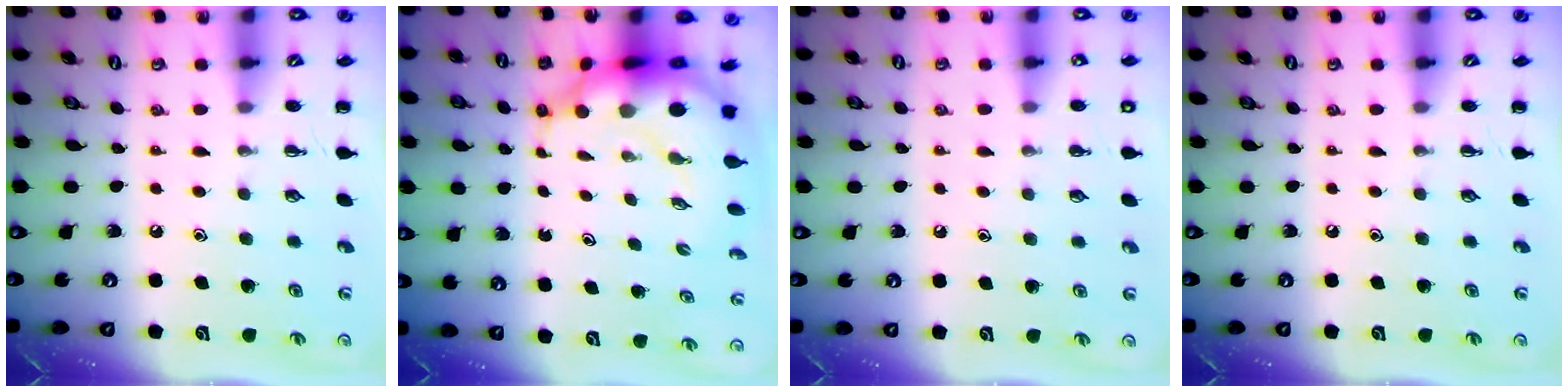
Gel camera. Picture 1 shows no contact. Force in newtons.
{"total": 9.7, "press": 9.4, "slide": 2.3}
{"total": 1.4, "press": 1.4, "slide": 0.1}
{"total": 0.0}